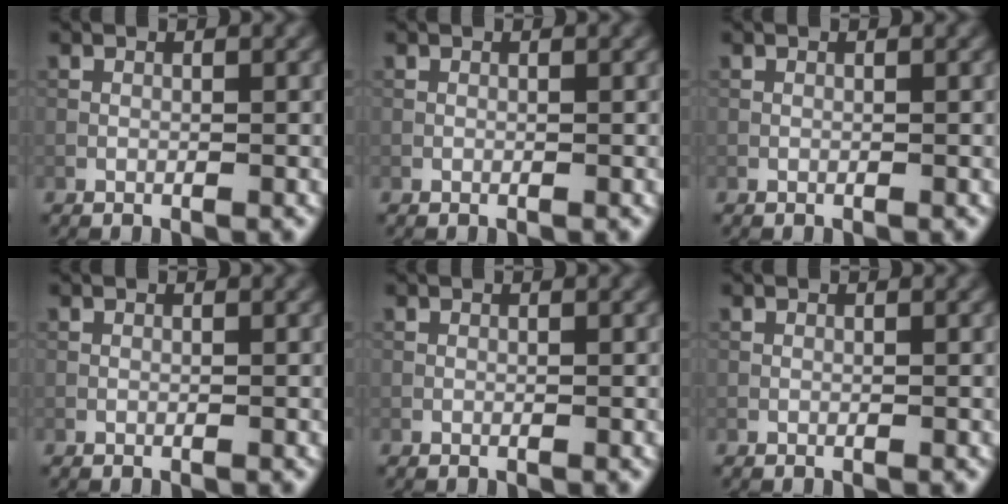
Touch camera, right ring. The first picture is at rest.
{"total": 0.0}
{"total": 0.0}
{"total": 0.0}
{"total": 0.0}
{"total": 0.0}